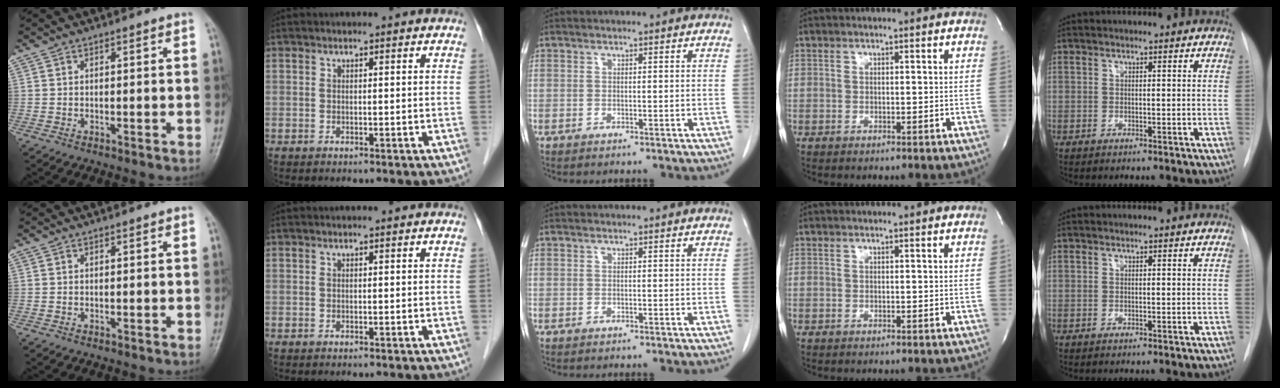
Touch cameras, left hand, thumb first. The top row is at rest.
{}